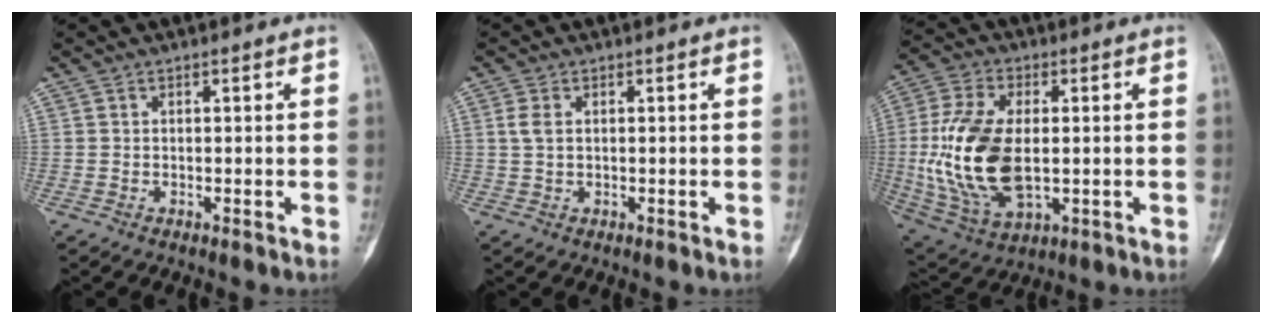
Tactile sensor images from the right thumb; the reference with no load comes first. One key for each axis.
{"total": 2.6, "fx": 0.6, "fy": 1.6, "fz": 2.0, "tx": -0.050, "ty": 0.003, "tz": 0.011}
{"total": 19.3, "fx": -0.6, "fy": 10.7, "fz": 16.1, "tx": -0.336, "ty": -0.008, "tz": 0.000}